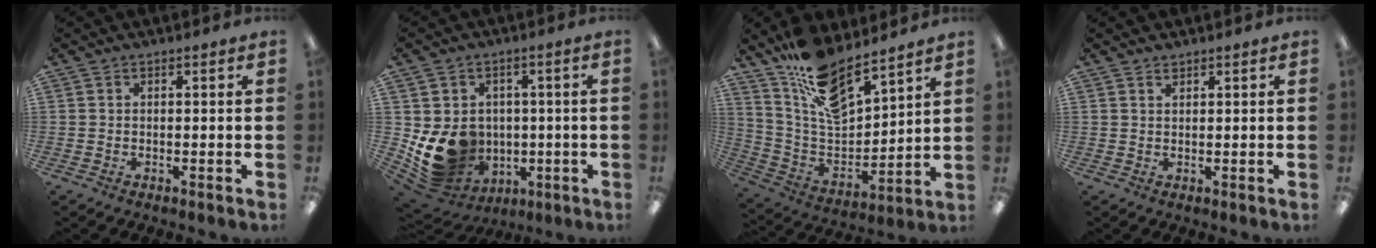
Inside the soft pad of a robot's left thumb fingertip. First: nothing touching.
{"total": 12.4, "force": [-1.2, 11.2, 5.3], "torque": [-0.112, -0.010, -0.006]}
{"total": 15.0, "force": [12.3, 5.1, 6.9], "torque": [-0.136, -0.084, 0.222]}
{"total": 0.9, "force": [0.9, 0.2, 0.2], "torque": [-0.004, -0.001, 0.017]}